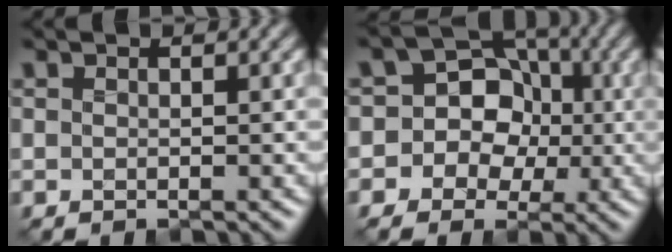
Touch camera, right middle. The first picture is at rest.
{"total": 10.2, "force": [-0.3, 9.3, 4.1], "torque": [-0.066, 0.060, -0.043]}